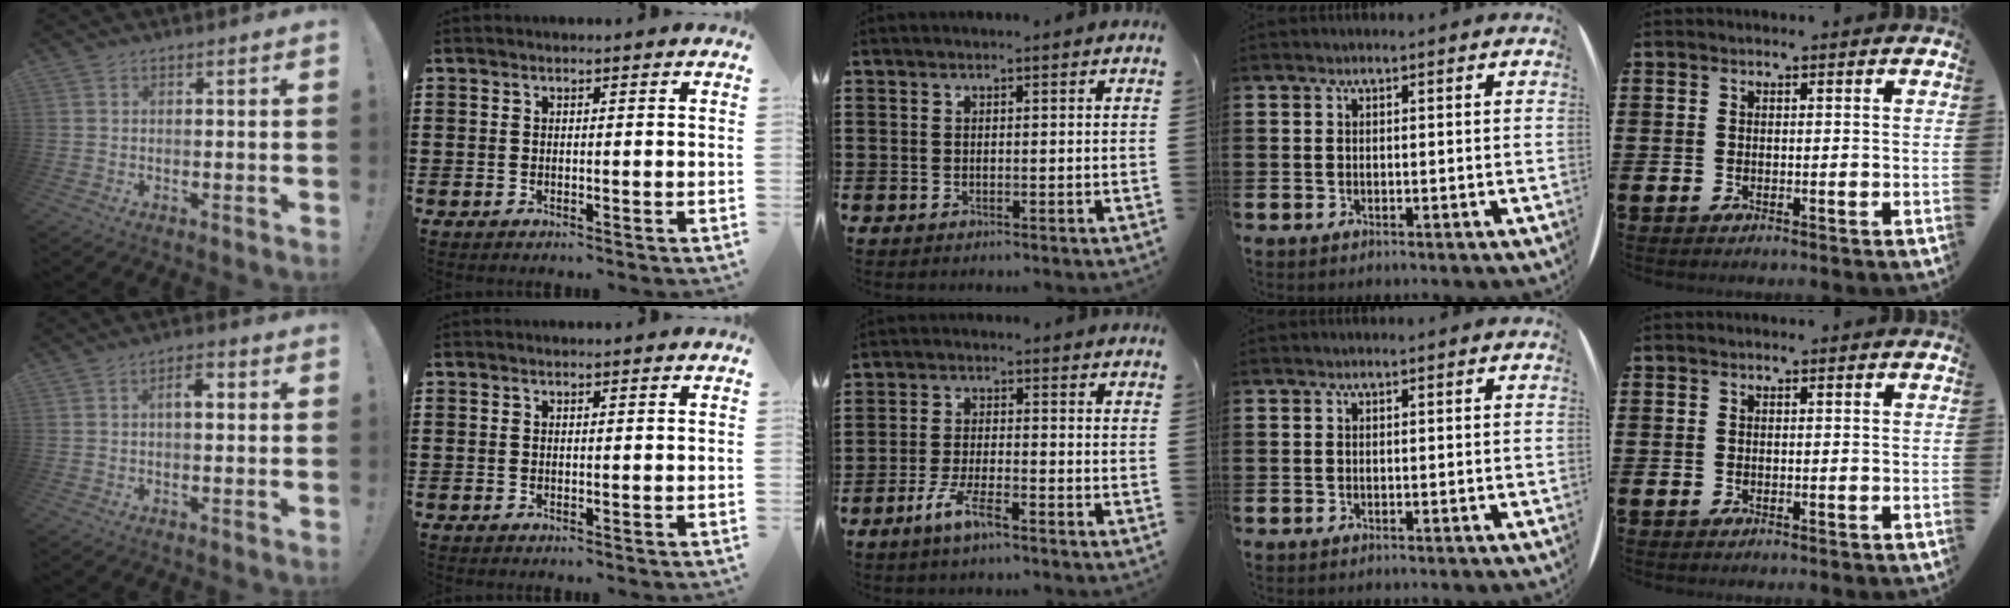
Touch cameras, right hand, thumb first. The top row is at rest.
{"thumb": {"total": 4.4, "force": [0.5, 2.1, 3.9], "torque": [-0.060, 0.009, 0.002]}, "middle": {"total": 5.2, "force": [-3.4, 0.8, 3.9], "torque": [-0.089, -0.010, -0.065]}}